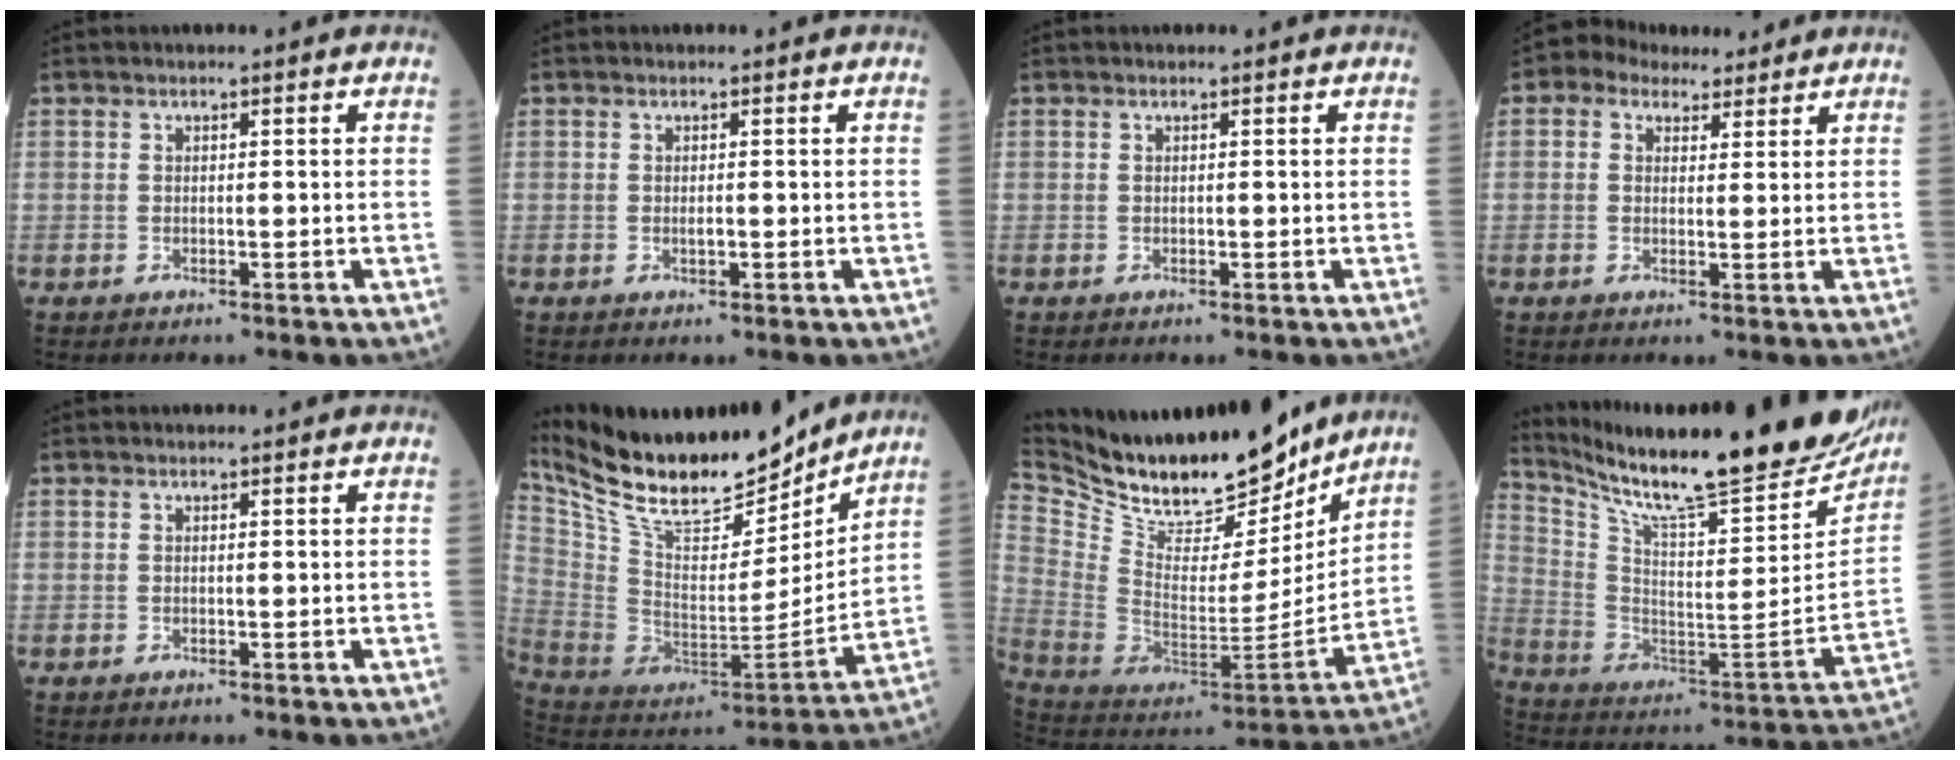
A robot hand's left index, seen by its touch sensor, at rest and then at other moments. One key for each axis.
{"total": 0.7, "fx": -0.1, "fy": 0.3, "fz": 0.6, "tx": -0.012, "ty": -0.001, "tz": -0.002}
{"total": 0.0}
{"total": 5.7, "fx": 4.2, "fy": 3.4, "fz": 2.0, "tx": -0.036, "ty": 0.032, "tz": 0.071}
{"total": 0.0}
{"total": 22.9, "fx": 19.9, "fy": 5.4, "fz": 9.8, "tx": -0.197, "ty": -0.015, "tz": 0.338}
{"total": 24.6, "fx": 21.0, "fy": 7.0, "fz": 10.8, "tx": -0.215, "ty": -0.024, "tz": 0.345}
{"total": 30.8, "fx": 26.7, "fy": 3.5, "fz": 15.0, "tx": -0.263, "ty": -0.093, "tz": 0.380}